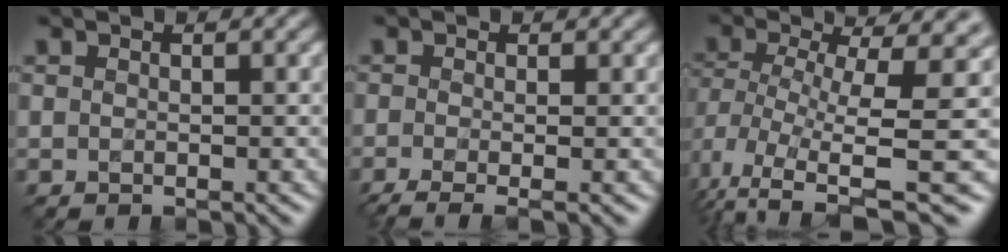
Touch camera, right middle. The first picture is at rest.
{"total": 4.2, "force": [-1.5, 1.5, 3.6], "torque": [-0.048, -0.013, -0.033]}
{"total": 10.0, "force": [-1.6, 3.8, 9.1], "torque": [-0.185, -0.023, -0.005]}